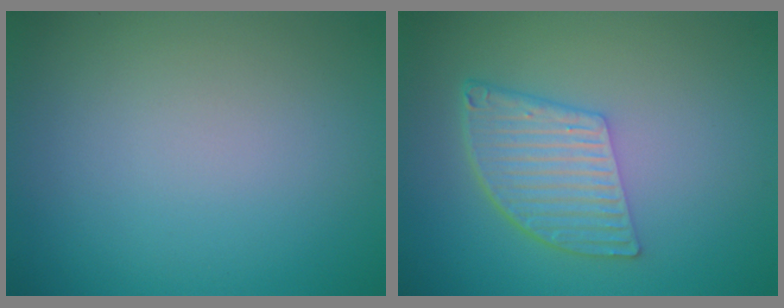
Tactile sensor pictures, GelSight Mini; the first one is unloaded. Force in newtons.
{"total": 5.1, "press": 3.6, "slide": 3.7}